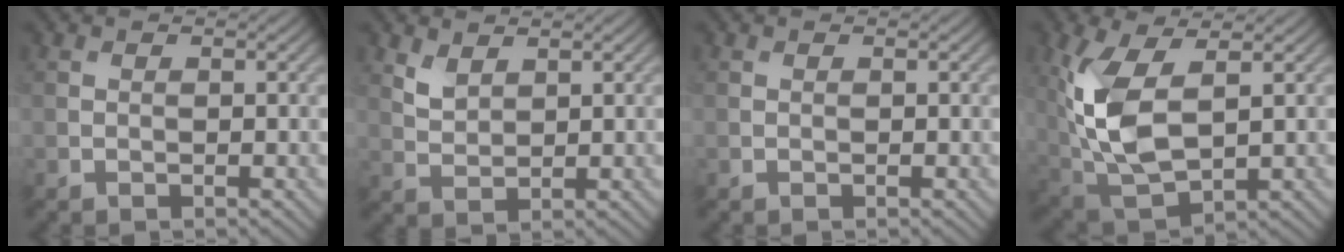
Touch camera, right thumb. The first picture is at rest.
{"total": 2.7, "force": [1.9, 1.3, 1.3], "torque": [-0.038, -0.004, 0.045]}
{"total": 0.0}
{"total": 11.2, "force": [1.6, 5.8, 9.4], "torque": [-0.243, -0.009, 0.036]}